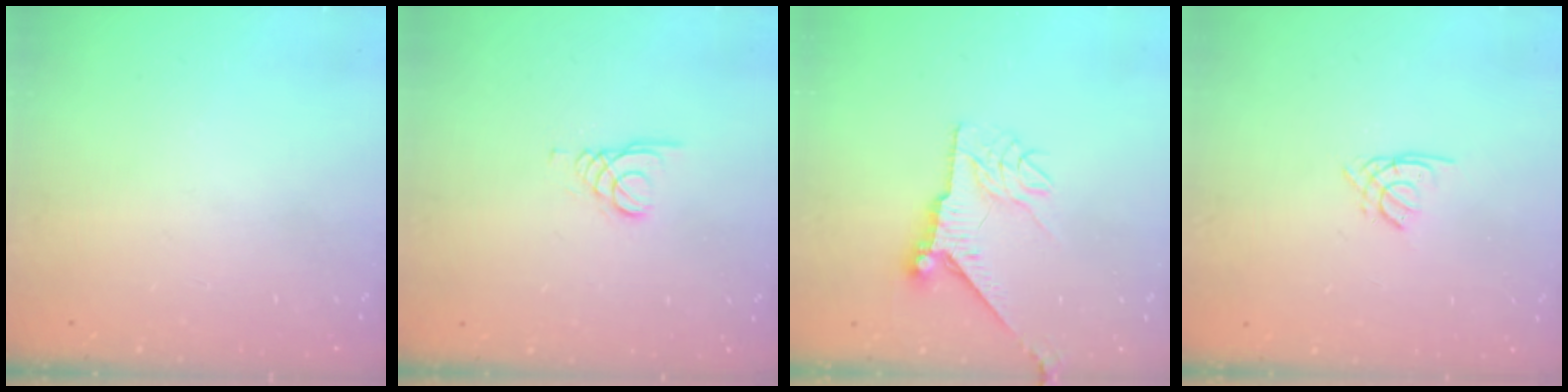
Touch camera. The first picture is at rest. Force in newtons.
{"total": 1.3, "press": 1.3, "slide": 0.1}
{"total": 8.6, "press": 8.6, "slide": 0.5}
{"total": 1.3, "press": 1.3, "slide": 0.4}